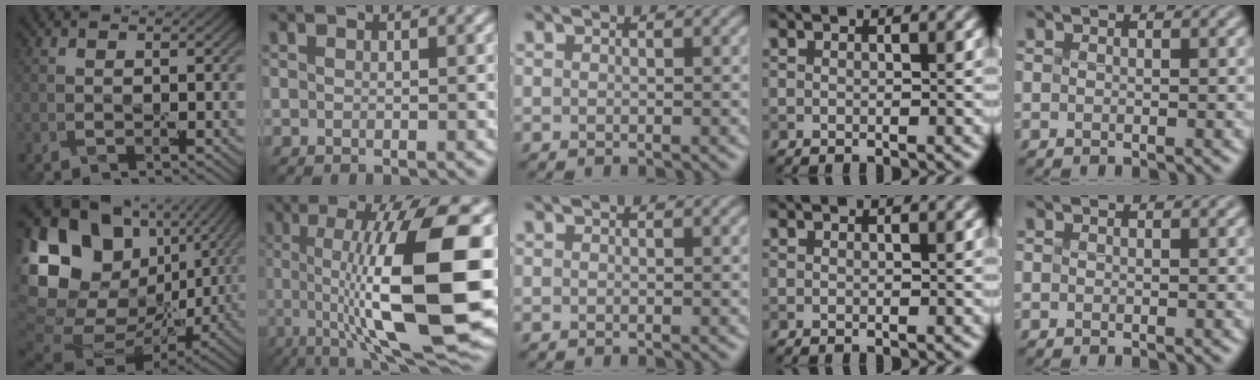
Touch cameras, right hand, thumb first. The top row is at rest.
{"thumb": {"total": 21.5, "force": [5.8, 16.7, 12.2], "torque": [-0.304, 0.033, 0.135]}, "index": {"total": 16.6, "force": [-0.1, 4.6, 16.0], "torque": [-0.229, 0.012, -0.004]}}